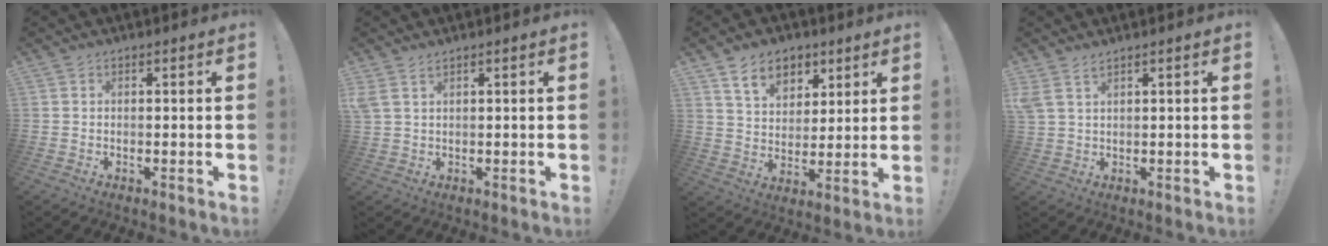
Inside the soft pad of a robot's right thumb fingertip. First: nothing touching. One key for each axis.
{"total": 2.4, "fx": 1.5, "fy": 0.6, "fz": 1.9, "tx": -0.044, "ty": 0.000, "tz": 0.030}
{"total": 11.1, "fx": 6.6, "fy": 7.6, "fz": 4.7, "tx": -0.073, "ty": -0.033, "tz": 0.128}
{"total": 3.2, "fx": 2.2, "fy": 0.7, "fz": 2.3, "tx": -0.053, "ty": -0.004, "tz": 0.044}